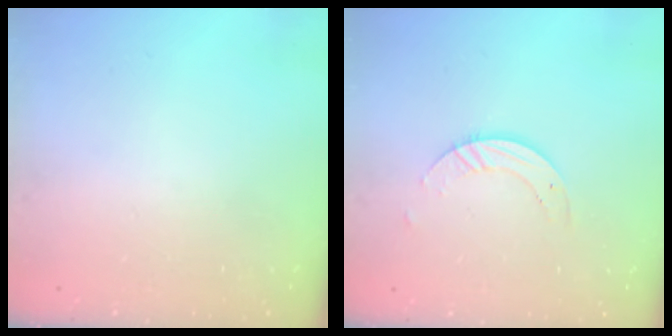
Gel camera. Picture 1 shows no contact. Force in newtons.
{"total": 4.6, "press": 4.6, "slide": 0.5}